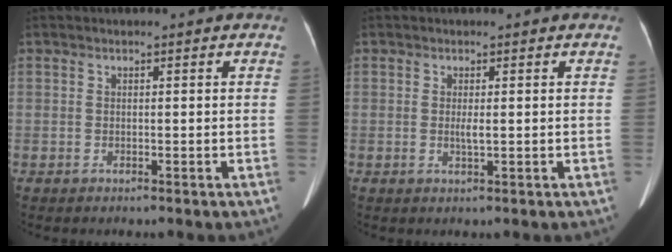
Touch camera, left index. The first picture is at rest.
{"total": 1.3, "force": [0.0, 0.2, 1.3], "torque": [-0.027, -0.002, 0.001]}